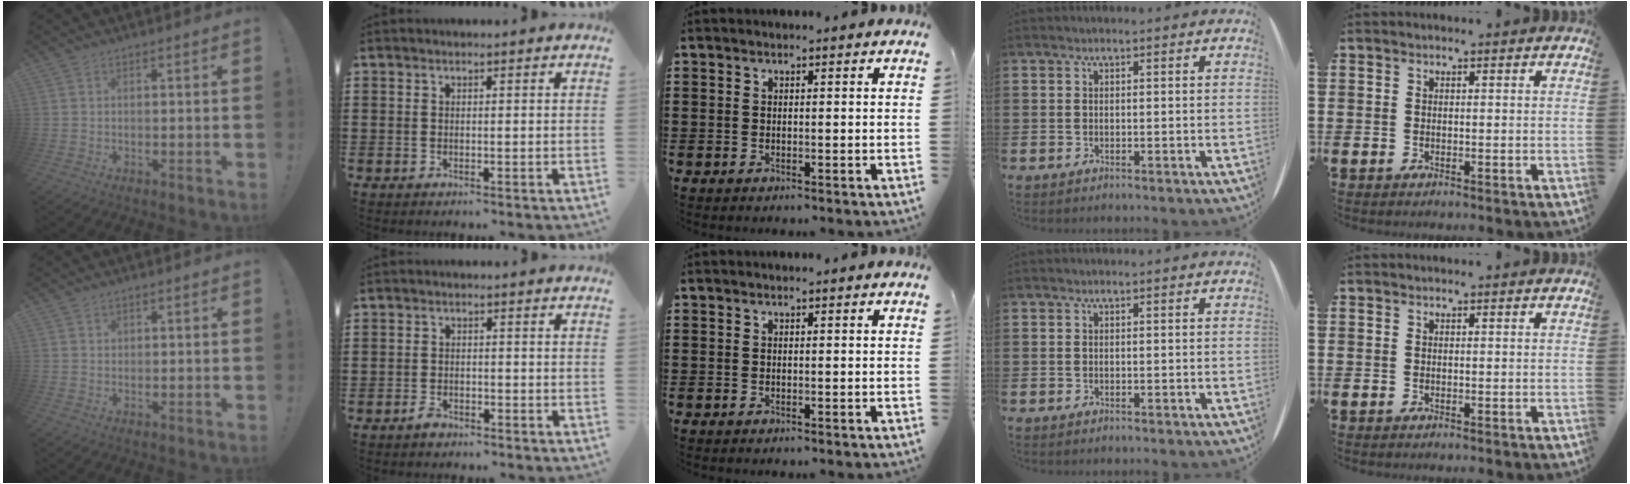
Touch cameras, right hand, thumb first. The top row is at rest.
{"thumb": {"total": 0.8, "force": [0.4, 0.7, 0.0], "torque": [0.007, -0.002, 0.007]}, "index": {"total": 1.5, "force": [-1.3, 0.7, 0.6], "torque": [-0.014, -0.002, -0.025]}}